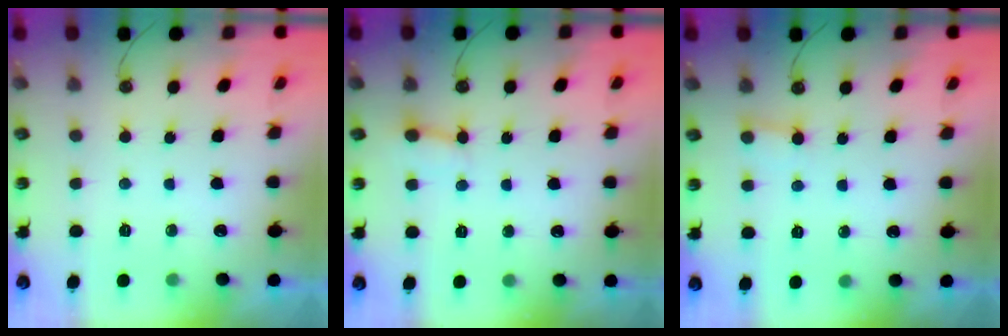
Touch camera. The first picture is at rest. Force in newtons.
{"total": 3.0, "press": 2.9, "slide": 0.4}
{"total": 2.7, "press": 2.7, "slide": 0.2}